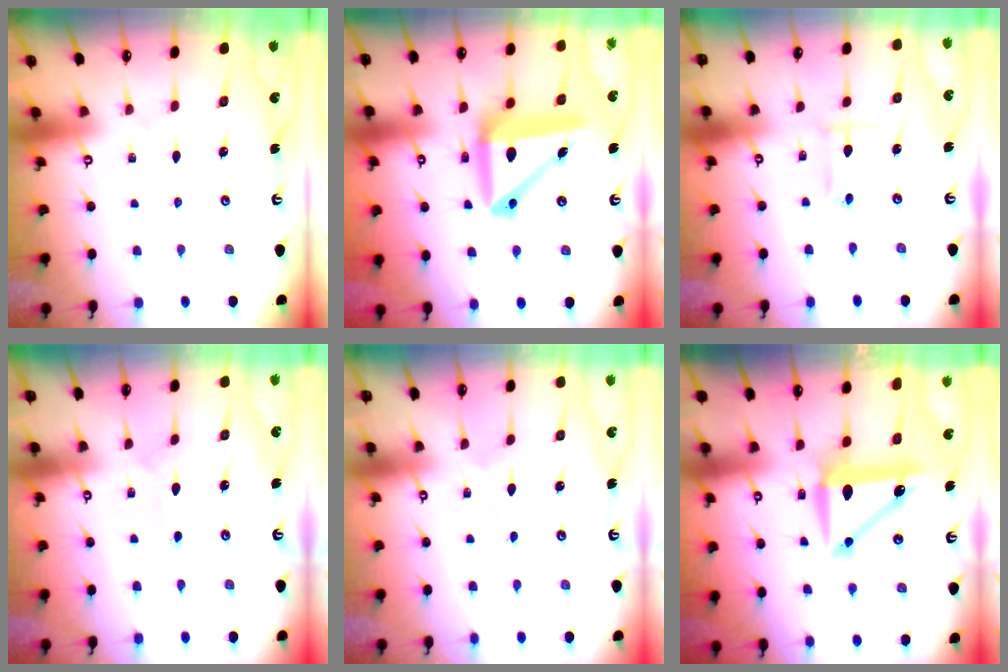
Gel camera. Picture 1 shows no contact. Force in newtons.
{"total": 14.1, "press": 13.8, "slide": 2.9}
{"total": 3.7, "press": 3.7, "slide": 0.5}
{"total": 3.6, "press": 3.6, "slide": 0.3}
{"total": 2.3, "press": 2.2, "slide": 0.2}
{"total": 9.4, "press": 9.2, "slide": 1.9}